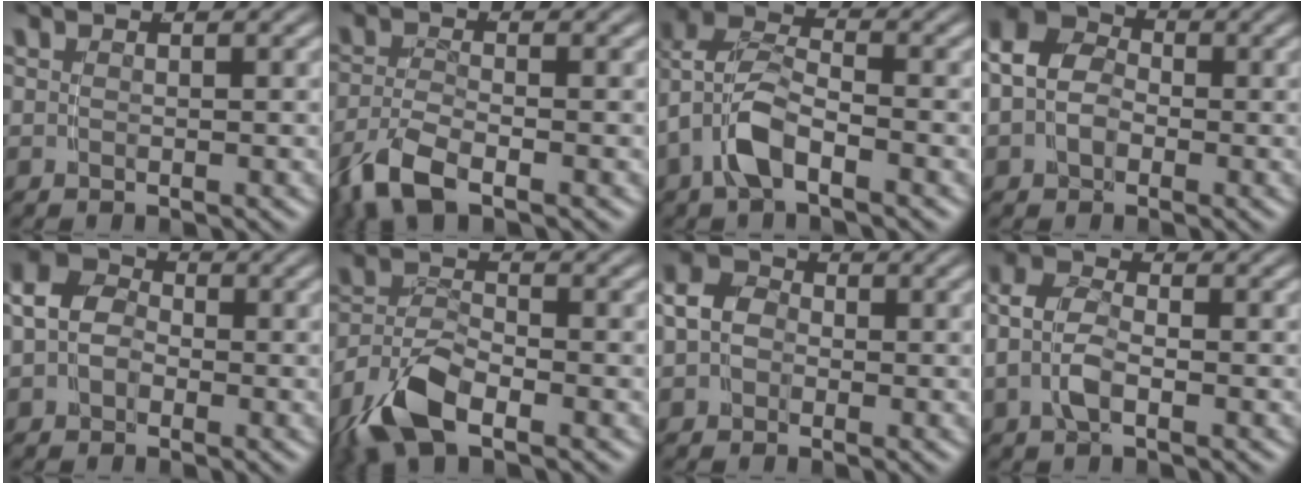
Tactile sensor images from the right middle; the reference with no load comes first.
{"total": 4.3, "force": [-2.4, 1.8, 3.0], "torque": [-0.073, -0.014, -0.036]}
{"total": 4.8, "force": [-0.1, 3.4, 3.4], "torque": [-0.083, -0.008, -0.009]}
{"total": 9.4, "force": [1.0, 7.8, 5.0], "torque": [-0.093, 0.006, -0.001]}
{"total": 7.8, "force": [0.8, 6.6, 4.0], "torque": [-0.073, 0.000, -0.001]}
{"total": 6.5, "force": [-3.4, 3.7, 4.2], "torque": [-0.088, -0.019, -0.056]}
{"total": 5.6, "force": [0.4, 5.0, 2.6], "torque": [-0.051, -0.003, -0.004]}
{"total": 5.3, "force": [-0.1, 4.0, 3.5], "torque": [-0.075, -0.003, -0.012]}